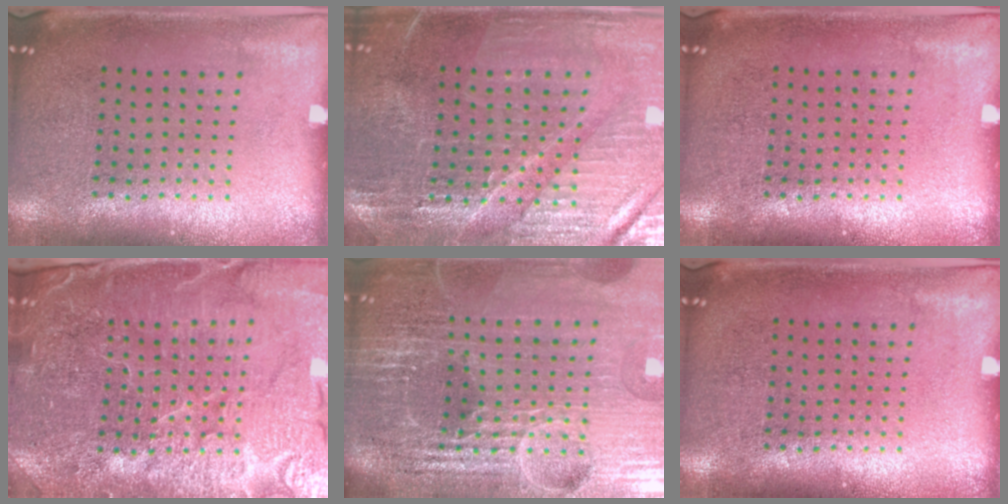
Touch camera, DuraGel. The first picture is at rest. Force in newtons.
{"total": 3.2, "press": 3.2, "slide": 0.5}
{"total": 0.0}
{"total": 4.6, "press": 4.4, "slide": 1.6}
{"total": 6.7, "press": 5.8, "slide": 3.4}
{"total": 0.0}